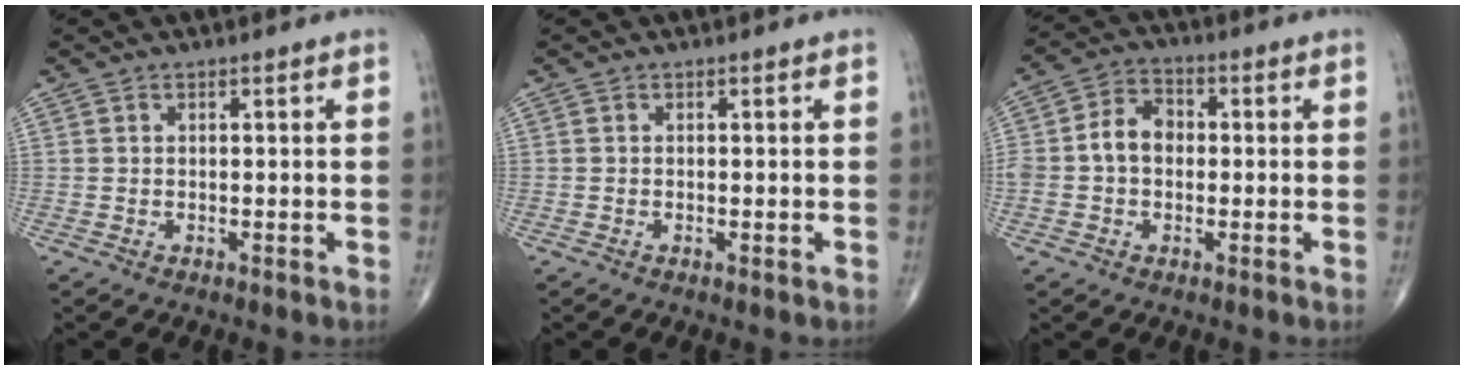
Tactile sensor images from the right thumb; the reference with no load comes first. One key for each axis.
{"total": 0.0}
{"total": 7.3, "fx": -0.2, "fy": 5.5, "fz": 4.7, "tx": -0.080, "ty": 0.027, "tz": -0.012}